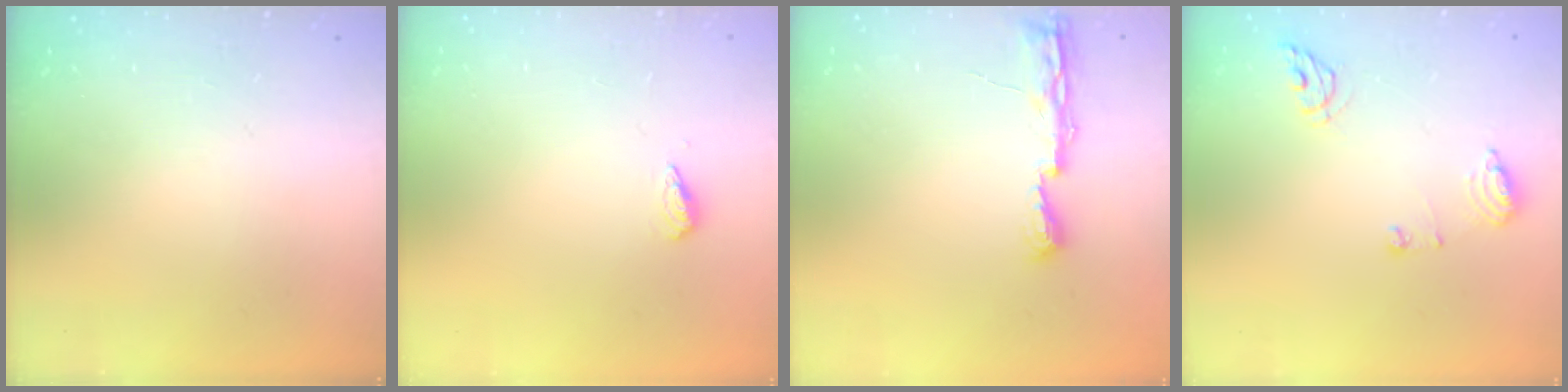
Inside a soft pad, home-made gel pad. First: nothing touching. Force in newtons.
{"total": 2.7, "press": 2.6, "slide": 0.4}
{"total": 7.1, "press": 7.1, "slide": 0.8}
{"total": 8.9, "press": 8.8, "slide": 1.1}